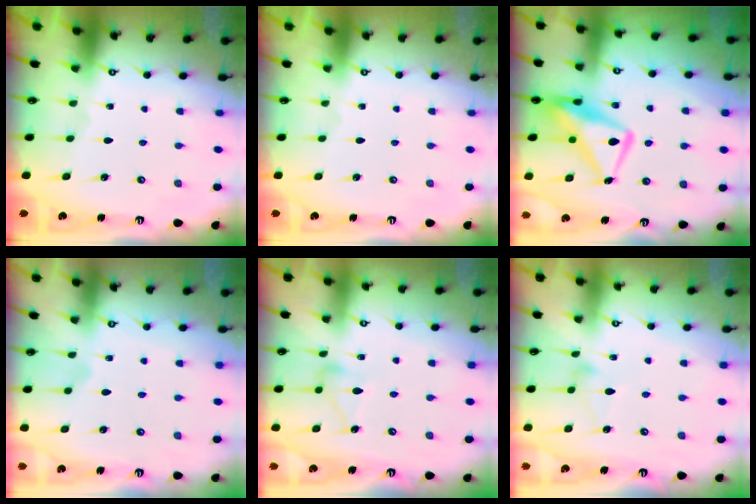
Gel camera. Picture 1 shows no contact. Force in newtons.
{"total": 0.0}
{"total": 15.2, "press": 15.1, "slide": 1.4}
{"total": 6.4, "press": 6.4, "slide": 0.3}
{"total": 8.5, "press": 8.5, "slide": 0.4}
{"total": 6.6, "press": 6.6, "slide": 0.3}